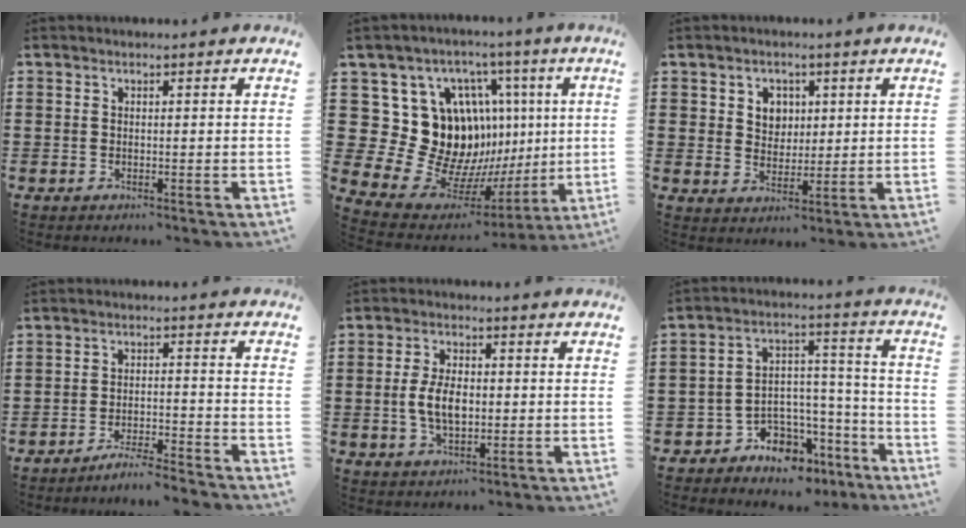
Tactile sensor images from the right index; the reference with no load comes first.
{"total": 17.2, "force": [2.9, 14.7, 8.4], "torque": [-0.184, -0.056, 0.075]}
{"total": 3.9, "force": [1.4, 3.4, 1.1], "torque": [-0.030, 0.011, 0.022]}
{"total": 4.3, "force": [-4.2, -0.3, 0.8], "torque": [-0.016, -0.001, -0.085]}
{"total": 5.8, "force": [-0.5, 3.0, 4.9], "torque": [-0.098, 0.001, -0.015]}
{"total": 7.3, "force": [-6.2, 3.7, 0.9], "torque": [-0.016, 0.017, -0.112]}